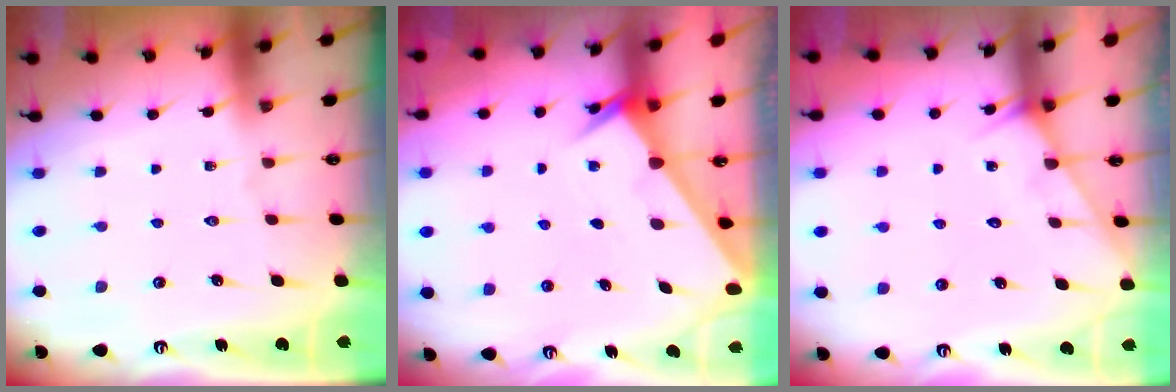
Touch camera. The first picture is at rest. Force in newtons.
{"total": 1.9, "press": 1.9, "slide": 0.0}
{"total": 6.4, "press": 6.4, "slide": 0.4}